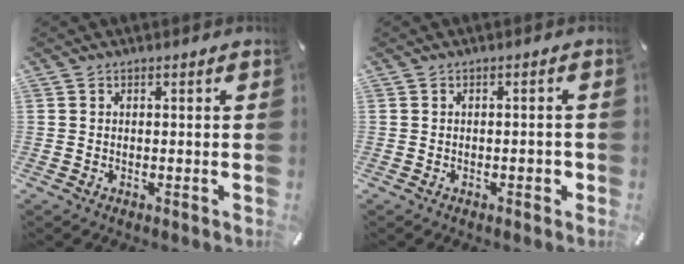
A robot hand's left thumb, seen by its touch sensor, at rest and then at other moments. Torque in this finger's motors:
{"motor_torque": [0.42, 0.44, 0.23, 0.14, 0.01]}